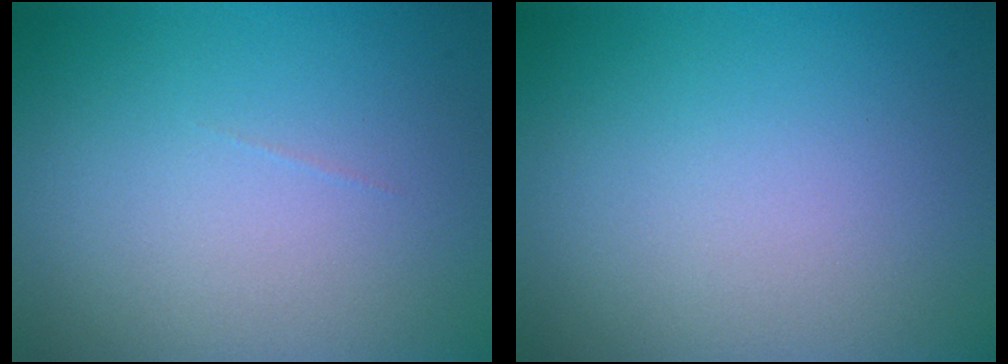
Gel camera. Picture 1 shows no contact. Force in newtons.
{"total": 0.0}